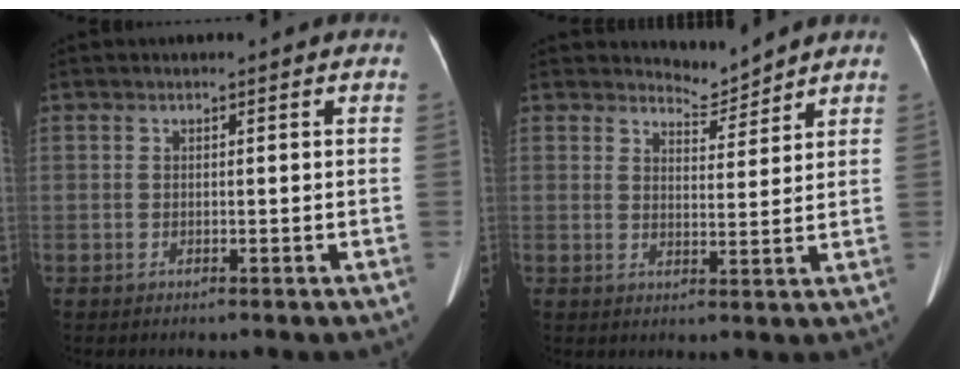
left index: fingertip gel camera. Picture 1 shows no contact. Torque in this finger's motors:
{"motor_torque": [1.11, -1.03, 0.05, 0.01]}